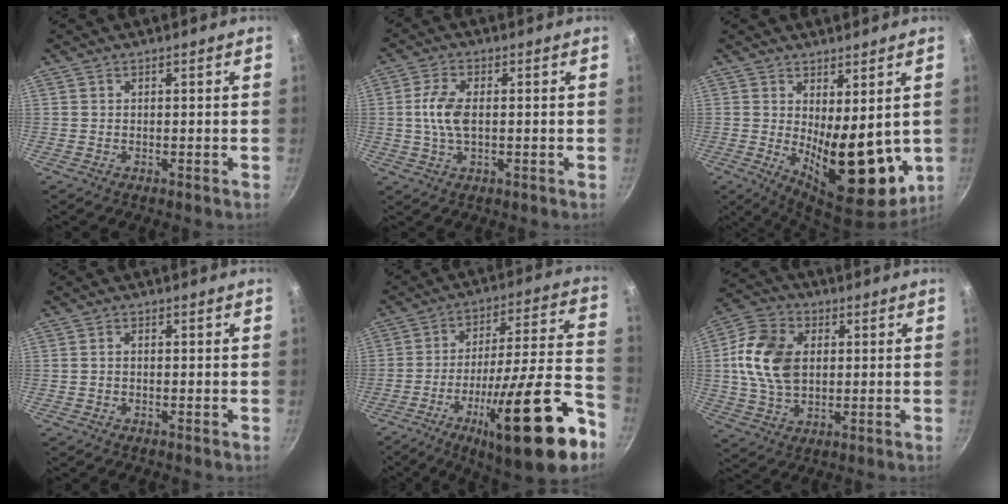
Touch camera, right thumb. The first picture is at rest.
{"total": 6.4, "force": [0.2, 3.3, 5.5], "torque": [-0.114, 0.008, 0.000]}
{"total": 14.3, "force": [0.3, 6.3, 12.9], "torque": [-0.159, -0.037, 0.023]}
{"total": 1.1, "force": [-0.2, 0.8, 0.7], "torque": [-0.014, 0.006, -0.003]}
{"total": 26.0, "force": [-12.2, 5.2, 22.4], "torque": [-0.317, 0.044, -0.194]}
{"total": 14.1, "force": [1.7, 9.8, 10.0], "torque": [-0.172, 0.005, 0.023]}